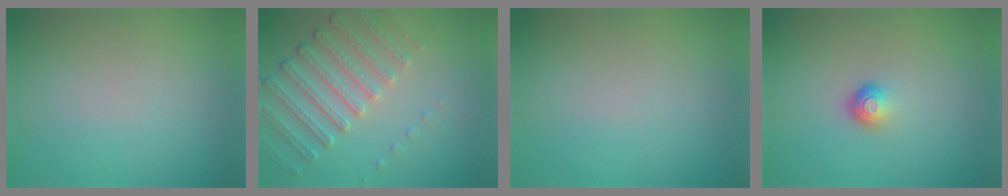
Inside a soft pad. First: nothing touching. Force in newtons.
{"total": 4.0, "press": 3.7, "slide": 1.5}
{"total": 0.0}
{"total": 1.7, "press": 1.1, "slide": 1.3}